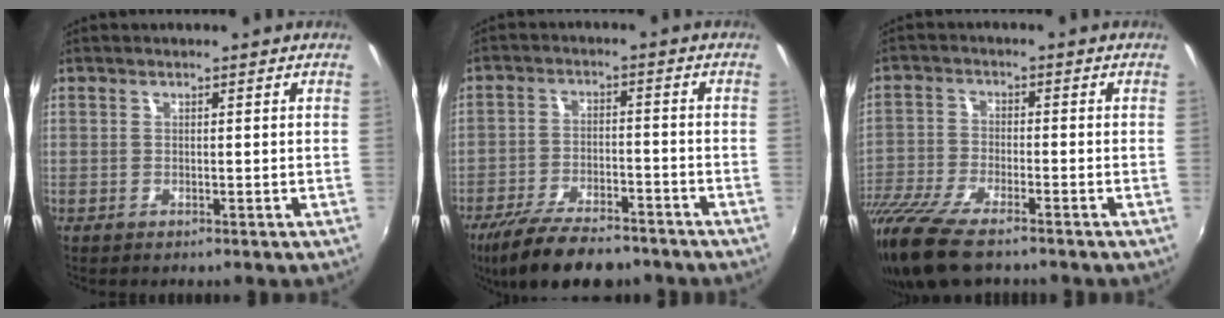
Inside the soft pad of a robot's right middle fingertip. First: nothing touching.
{"total": 14.3, "force": [-11.3, 4.7, 7.4], "torque": [-0.158, -0.025, -0.187]}
{"total": 14.4, "force": [-11.0, 3.8, 8.4], "torque": [-0.199, -0.048, -0.213]}